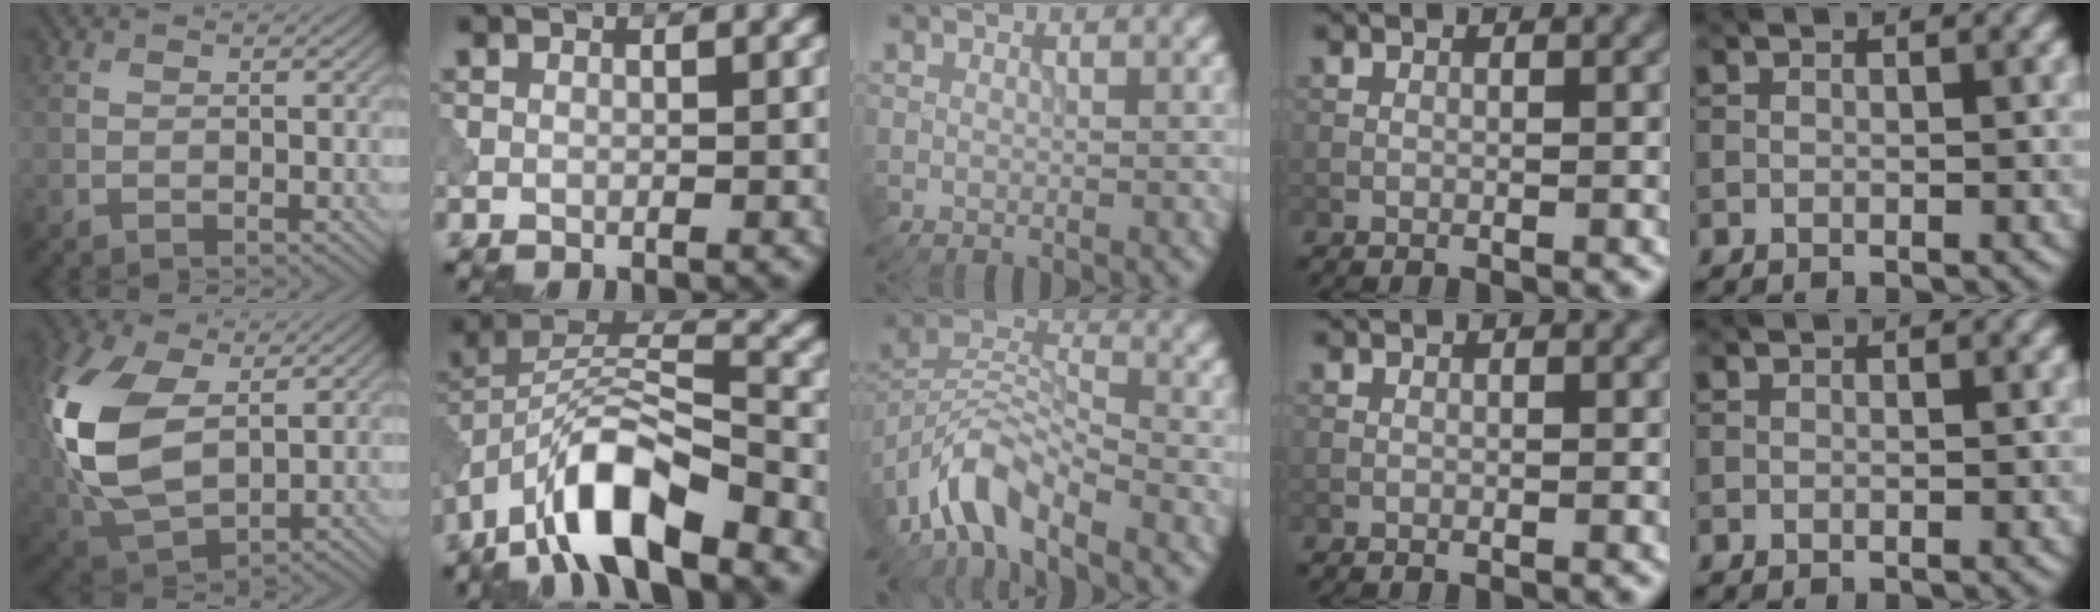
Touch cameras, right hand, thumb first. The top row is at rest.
{"thumb": {"total": 14.8, "force": [2.0, 9.4, 11.3], "torque": [-0.306, 0.002, 0.045]}, "index": {"total": 10.4, "force": [-6.4, 3.5, 7.3], "torque": [-0.134, 0.013, -0.129]}, "middle": {"total": 6.0, "force": [-4.7, 2.0, 3.2], "torque": [-0.054, 0.006, -0.099]}}